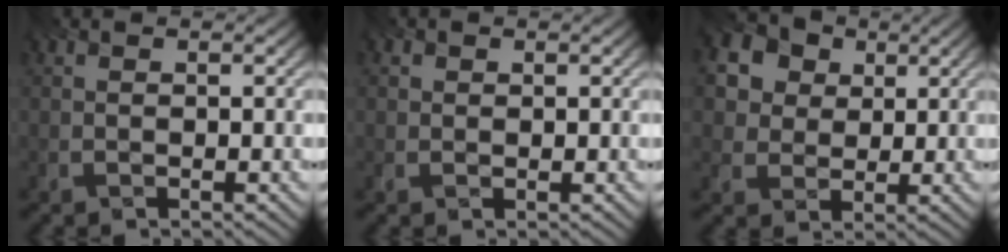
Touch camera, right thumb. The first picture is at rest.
{"total": 0.7, "force": [0.2, 0.6, -0.2], "torque": [0.003, 0.001, 0.013]}
{"total": 9.7, "force": [4.0, 7.8, 4.0], "torque": [-0.140, 0.021, 0.072]}